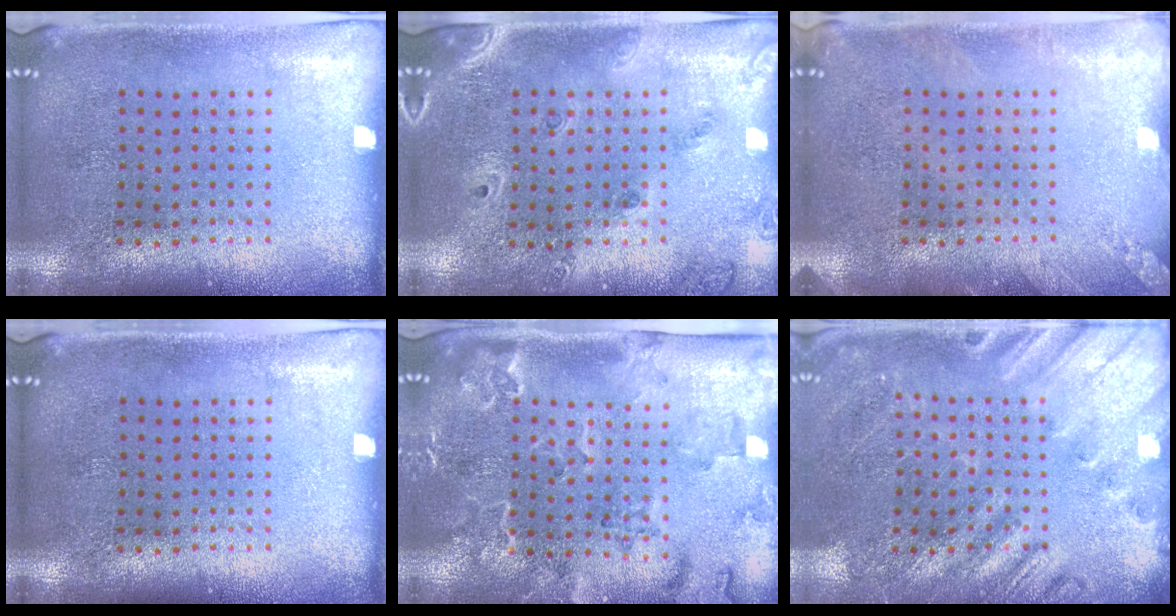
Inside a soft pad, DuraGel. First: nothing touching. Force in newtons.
{"total": 1.4, "press": 1.3, "slide": 0.5}
{"total": 1.4, "press": 1.4, "slide": 0.2}
{"total": 0.0}
{"total": 2.2, "press": 2.2, "slide": 0.6}
{"total": 2.3, "press": 2.2, "slide": 0.6}